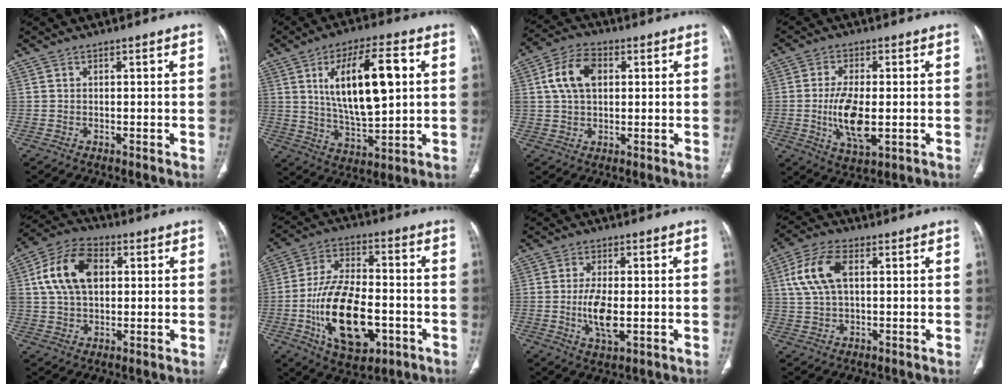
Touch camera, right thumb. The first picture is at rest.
{"total": 17.3, "force": [4.0, 6.5, 15.5], "torque": [-0.252, -0.005, 0.075]}
{"total": 9.3, "force": [2.2, 6.0, 6.7], "torque": [-0.121, 0.012, 0.039]}
{"total": 9.7, "force": [-1.2, 4.1, 8.7], "torque": [-0.169, -0.011, -0.015]}
{"total": 13.4, "force": [2.9, 8.6, 9.8], "torque": [-0.175, 0.015, 0.048]}
{"total": 19.3, "force": [-5.3, 10.2, 15.5], "torque": [-0.265, 0.018, -0.081]}
{"total": 7.1, "force": [-0.9, 3.0, 6.4], "torque": [-0.126, -0.009, -0.012]}
{"total": 9.7, "force": [2.4, 5.1, 7.8], "torque": [-0.168, 0.015, 0.048]}